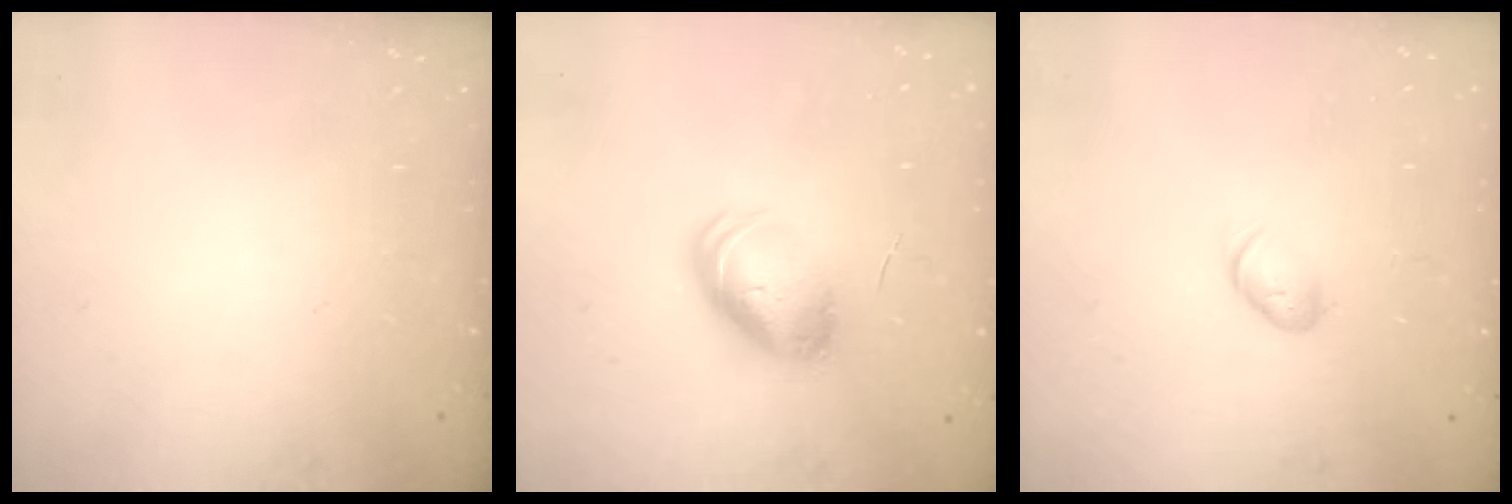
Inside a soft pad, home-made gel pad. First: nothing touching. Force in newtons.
{"total": 8.3, "press": 8.2, "slide": 0.7}
{"total": 6.4, "press": 6.3, "slide": 1.2}